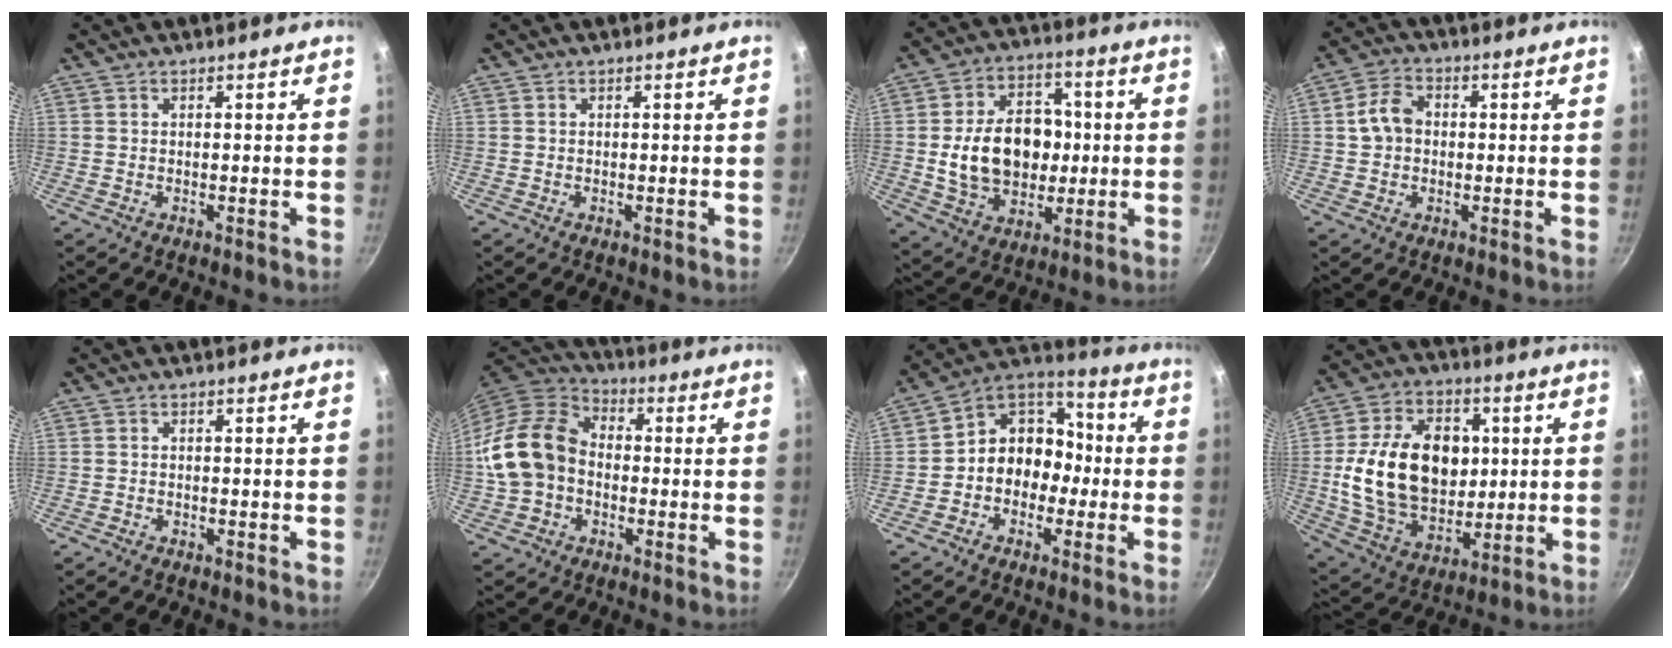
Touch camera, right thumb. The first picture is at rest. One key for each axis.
{"total": 0.0}
{"total": 17.5, "fx": -0.1, "fy": 13.0, "fz": 11.7, "tx": -0.160, "ty": 0.021, "tz": 0.005}
{"total": 5.9, "fx": 0.2, "fy": 4.6, "fz": 3.7, "tx": -0.052, "ty": 0.021, "tz": -0.004}
{"total": 0.8, "fx": -0.7, "fy": 0.3, "fz": 0.2, "tx": -0.013, "ty": 0.007, "tz": -0.014}
{"total": 15.1, "fx": -1.5, "fy": 11.7, "fz": 9.4, "tx": -0.157, "ty": 0.039, "tz": -0.041}
{"total": 11.8, "fx": -2.4, "fy": 9.9, "fz": 5.9, "tx": -0.037, "ty": 0.057, "tz": -0.061}
{"total": 22.3, "fx": 2.1, "fy": 15.8, "fz": 15.6, "tx": -0.246, "ty": 0.006, "tz": 0.043}